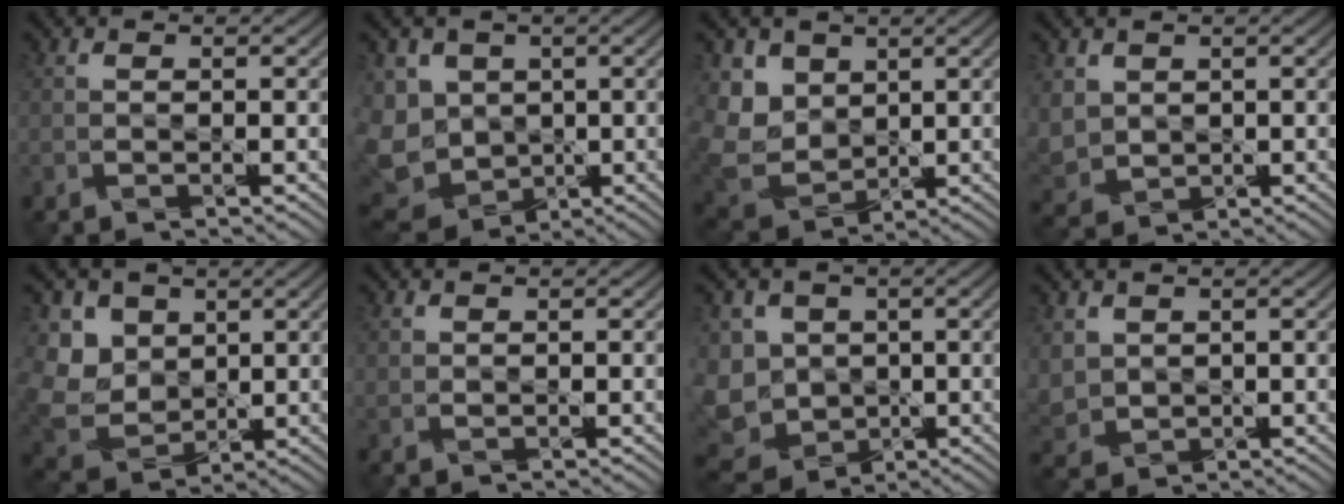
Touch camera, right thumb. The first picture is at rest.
{"total": 9.8, "force": [-0.7, 8.3, 5.0], "torque": [-0.148, -0.029, 0.007]}
{"total": 6.2, "force": [2.4, 5.2, 2.4], "torque": [-0.091, -0.008, 0.049]}
{"total": 4.1, "force": [1.0, 3.4, 2.1], "torque": [-0.072, -0.014, 0.025]}
{"total": 6.8, "force": [2.3, 5.8, 2.8], "torque": [-0.099, -0.007, 0.047]}
{"total": 0.5, "force": [0.3, 0.4, 0.2], "torque": [-0.012, -0.003, 0.009]}
{"total": 8.9, "force": [-1.0, 7.8, 4.1], "torque": [-0.127, -0.022, -0.012]}
{"total": 3.7, "force": [0.9, 3.1, 1.8], "torque": [-0.061, -0.013, 0.025]}